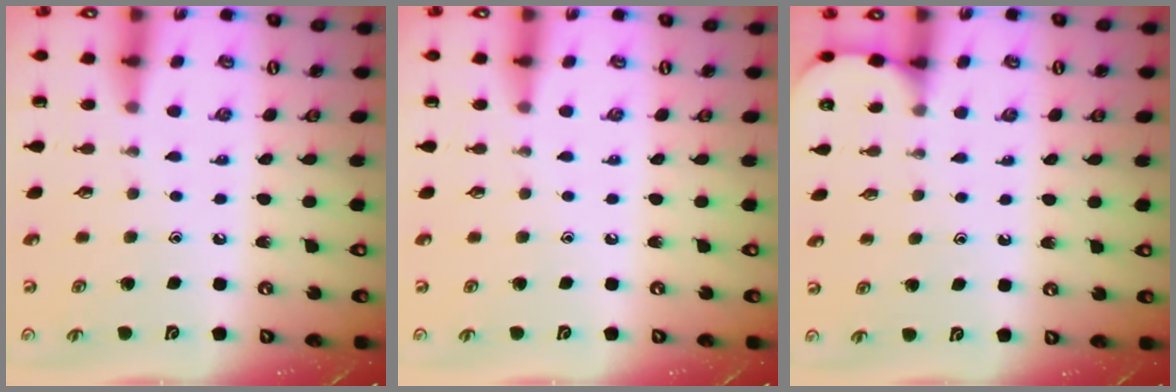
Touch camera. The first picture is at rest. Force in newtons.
{"total": 0.0}
{"total": 2.5, "press": 2.5, "slide": 0.2}